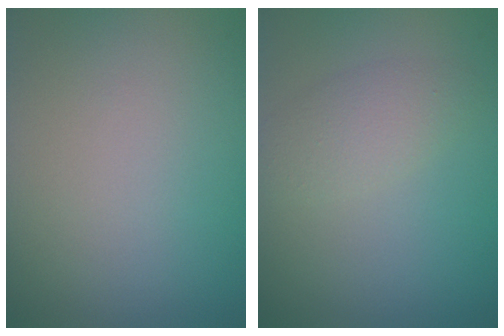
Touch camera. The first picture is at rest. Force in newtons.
{"total": 2.2, "press": 2.2, "slide": 0.1}